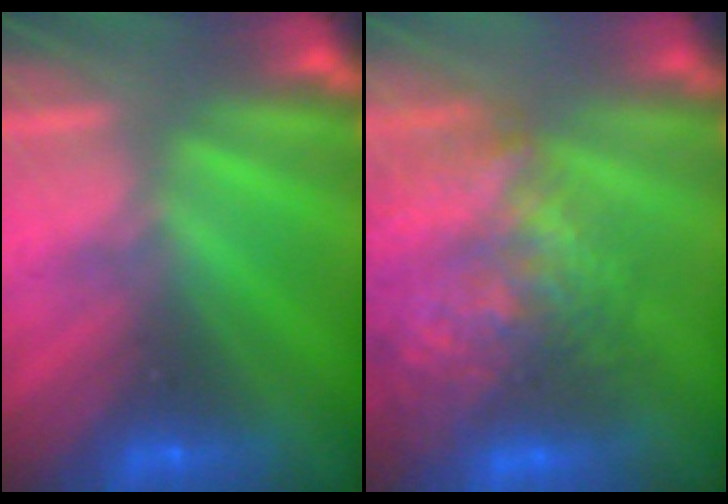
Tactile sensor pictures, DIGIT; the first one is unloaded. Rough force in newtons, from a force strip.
{"total": 9.6}